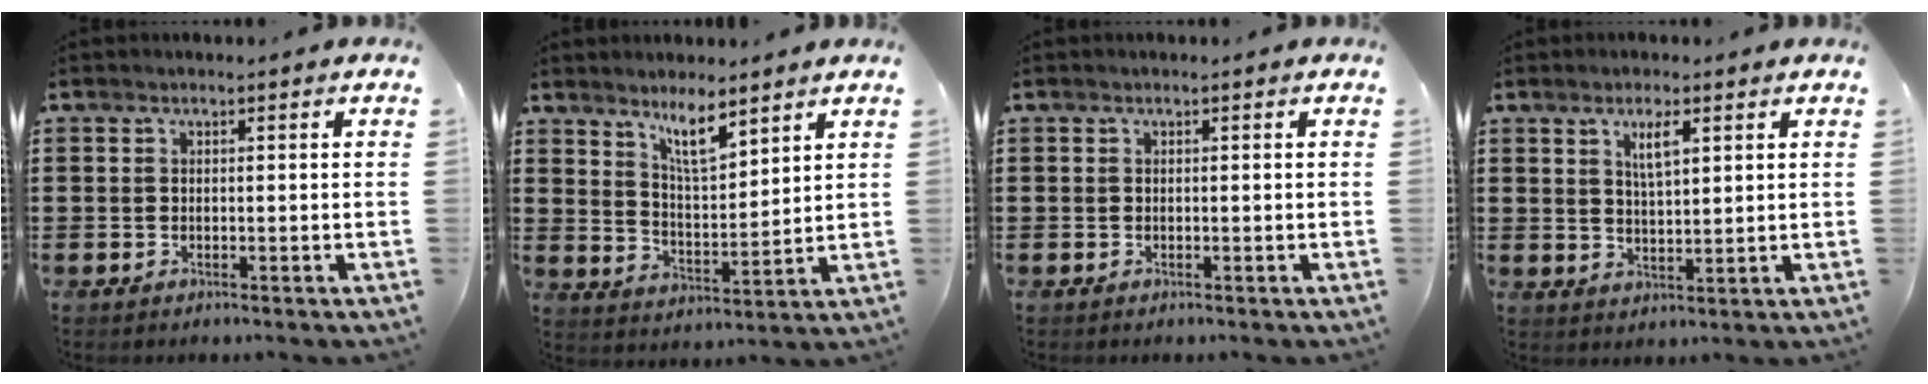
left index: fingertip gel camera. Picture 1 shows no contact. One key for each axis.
{"total": 6.8, "fx": 5.4, "fy": 1.2, "fz": 3.9, "tx": -0.076, "ty": -0.021, "tz": 0.093}
{"total": 0.0}
{"total": 4.0, "fx": 2.3, "fy": 1.0, "fz": 3.2, "tx": -0.059, "ty": 0.000, "tz": 0.038}